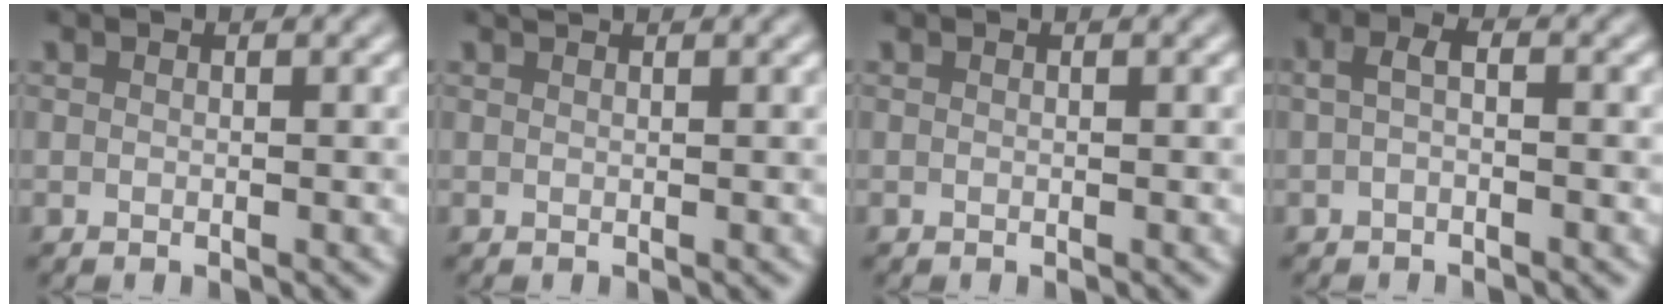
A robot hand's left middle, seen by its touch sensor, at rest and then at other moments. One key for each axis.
{"total": 0.7, "fx": 0.6, "fy": 0.0, "fz": 0.2, "tx": -0.002, "ty": 0.000, "tz": 0.009}
{"total": 0.0}
{"total": 1.5, "fx": -0.3, "fy": 0.5, "fz": 1.4, "tx": -0.029, "ty": 0.003, "tz": -0.009}